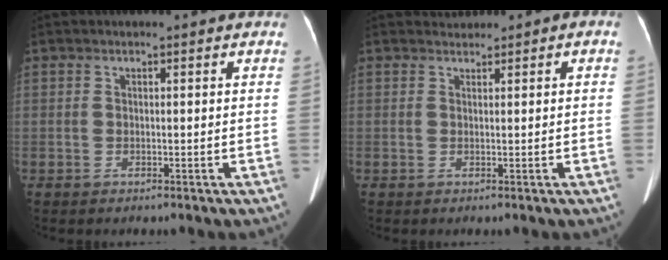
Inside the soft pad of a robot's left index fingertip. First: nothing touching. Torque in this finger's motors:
{"motor_torque": [0.04, -0.48, -0.06, -0.06]}